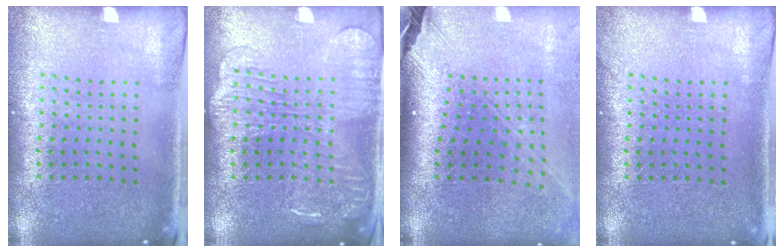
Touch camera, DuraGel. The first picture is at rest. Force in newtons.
{"total": 2.0, "press": 2.0, "slide": 0.4}
{"total": 2.8, "press": 2.0, "slide": 2.0}
{"total": 0.5, "press": 0.5, "slide": 0.1}